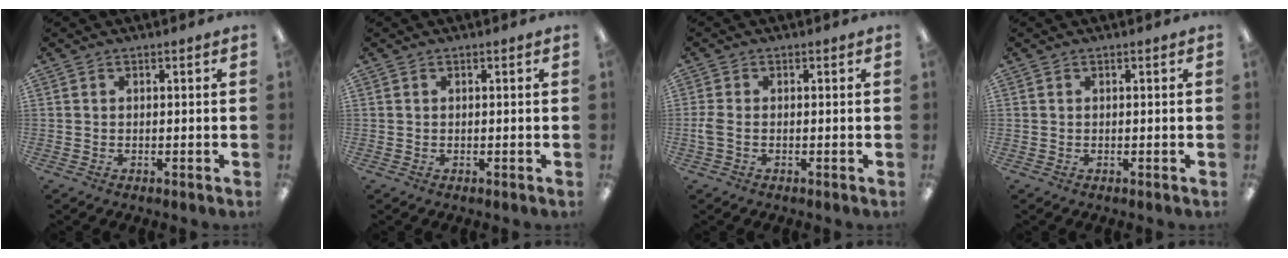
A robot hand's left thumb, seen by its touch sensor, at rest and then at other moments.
{"total": 0.0}
{"total": 2.6, "force": [-0.5, 1.5, 2.1], "torque": [-0.050, -0.001, -0.012]}
{"total": 0.0}